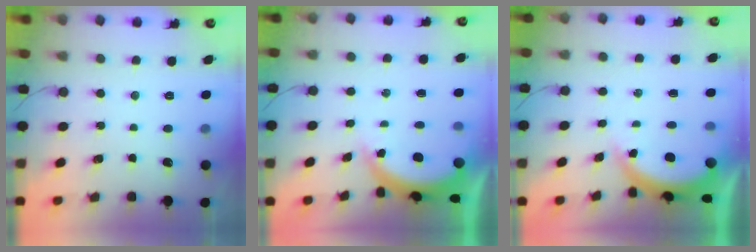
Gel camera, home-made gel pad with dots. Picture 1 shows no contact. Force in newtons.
{"total": 4.8, "press": 4.8, "slide": 0.8}
{"total": 4.5, "press": 4.5, "slide": 0.4}